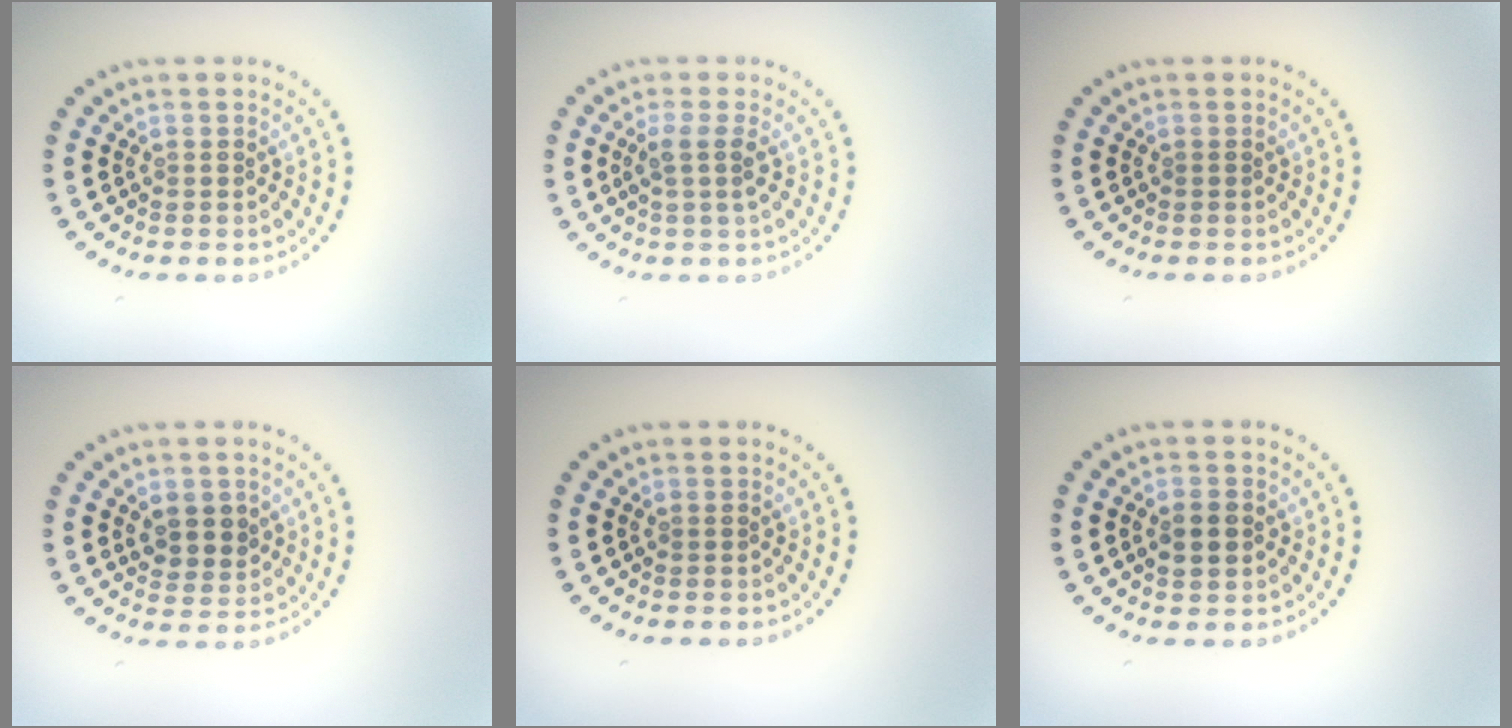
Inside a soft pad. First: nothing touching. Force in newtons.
{"total": 2.0, "press": 1.6, "slide": 1.2}
{"total": 0.0}
{"total": 2.6, "press": 2.4, "slide": 0.9}
{"total": 0.0}
{"total": 2.5, "press": 2.5, "slide": 0.2}